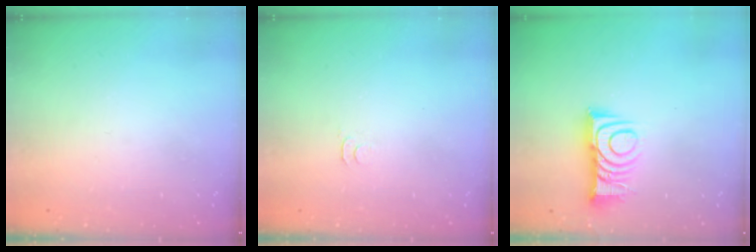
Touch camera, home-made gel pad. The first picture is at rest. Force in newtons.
{"total": 2.8, "press": 2.7, "slide": 0.5}
{"total": 10.3, "press": 10.3, "slide": 0.4}